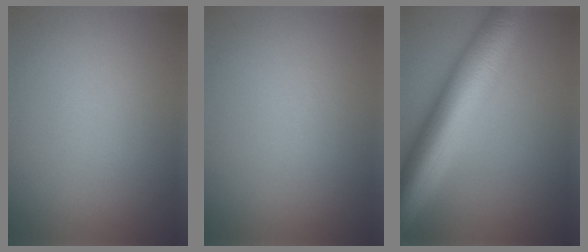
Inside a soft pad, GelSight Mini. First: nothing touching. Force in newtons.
{"total": 0.0}
{"total": 11.8, "press": 11.8, "slide": 0.1}